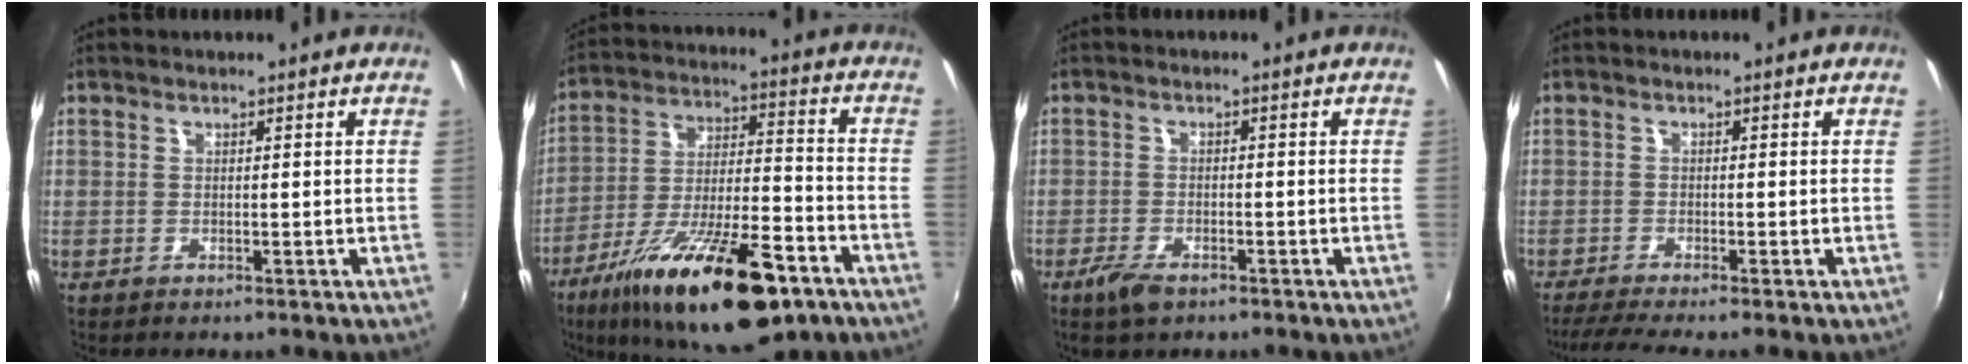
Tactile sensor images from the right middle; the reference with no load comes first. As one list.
[{"total": 24.2, "force": [-14.5, 7.3, 18.0], "torque": [-0.315, -0.035, -0.228]}, {"total": 4.4, "force": [-3.1, 1.9, 2.6], "torque": [-0.069, -0.007, -0.057]}, {"total": 5.4, "force": [-4.6, -0.8, 2.8], "torque": [-0.071, -0.018, -0.080]}]